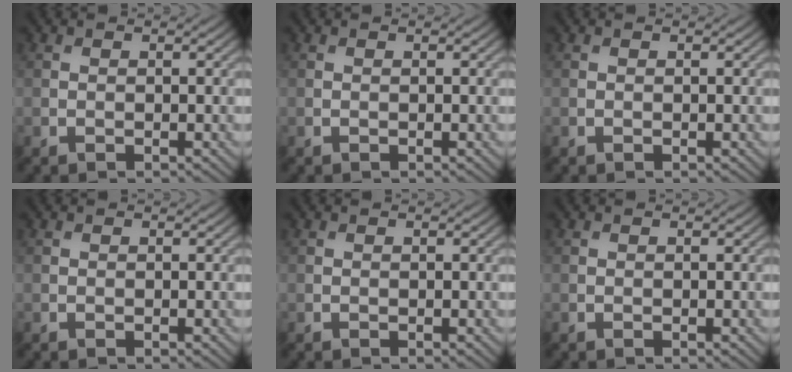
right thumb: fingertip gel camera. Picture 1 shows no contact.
{"total": 0.0}
{"total": 0.0}
{"total": 0.0}
{"total": 0.0}
{"total": 0.0}